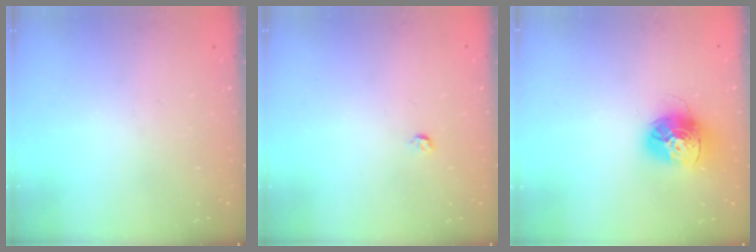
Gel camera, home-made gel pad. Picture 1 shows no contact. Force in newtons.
{"total": 3.2, "press": 3.2, "slide": 0.4}
{"total": 14.8, "press": 14.7, "slide": 1.4}